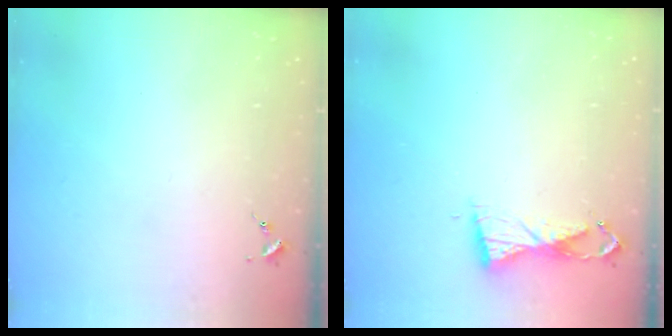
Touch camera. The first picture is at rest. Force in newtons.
{"total": 6.2, "press": 6.1, "slide": 0.6}